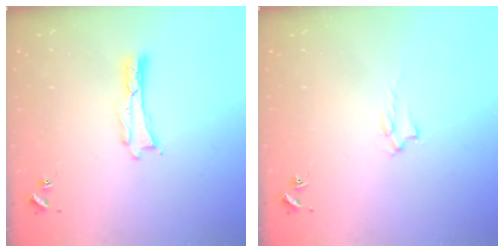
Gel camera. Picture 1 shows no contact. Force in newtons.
{"total": 1.4, "press": 1.4, "slide": 0.2}